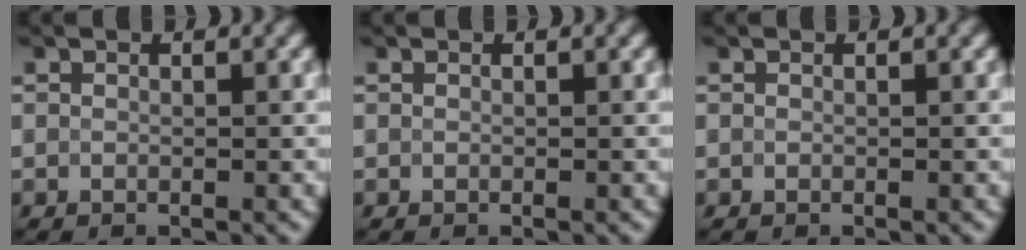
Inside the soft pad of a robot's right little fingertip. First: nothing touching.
{"total": 0.0}
{"total": 0.0}